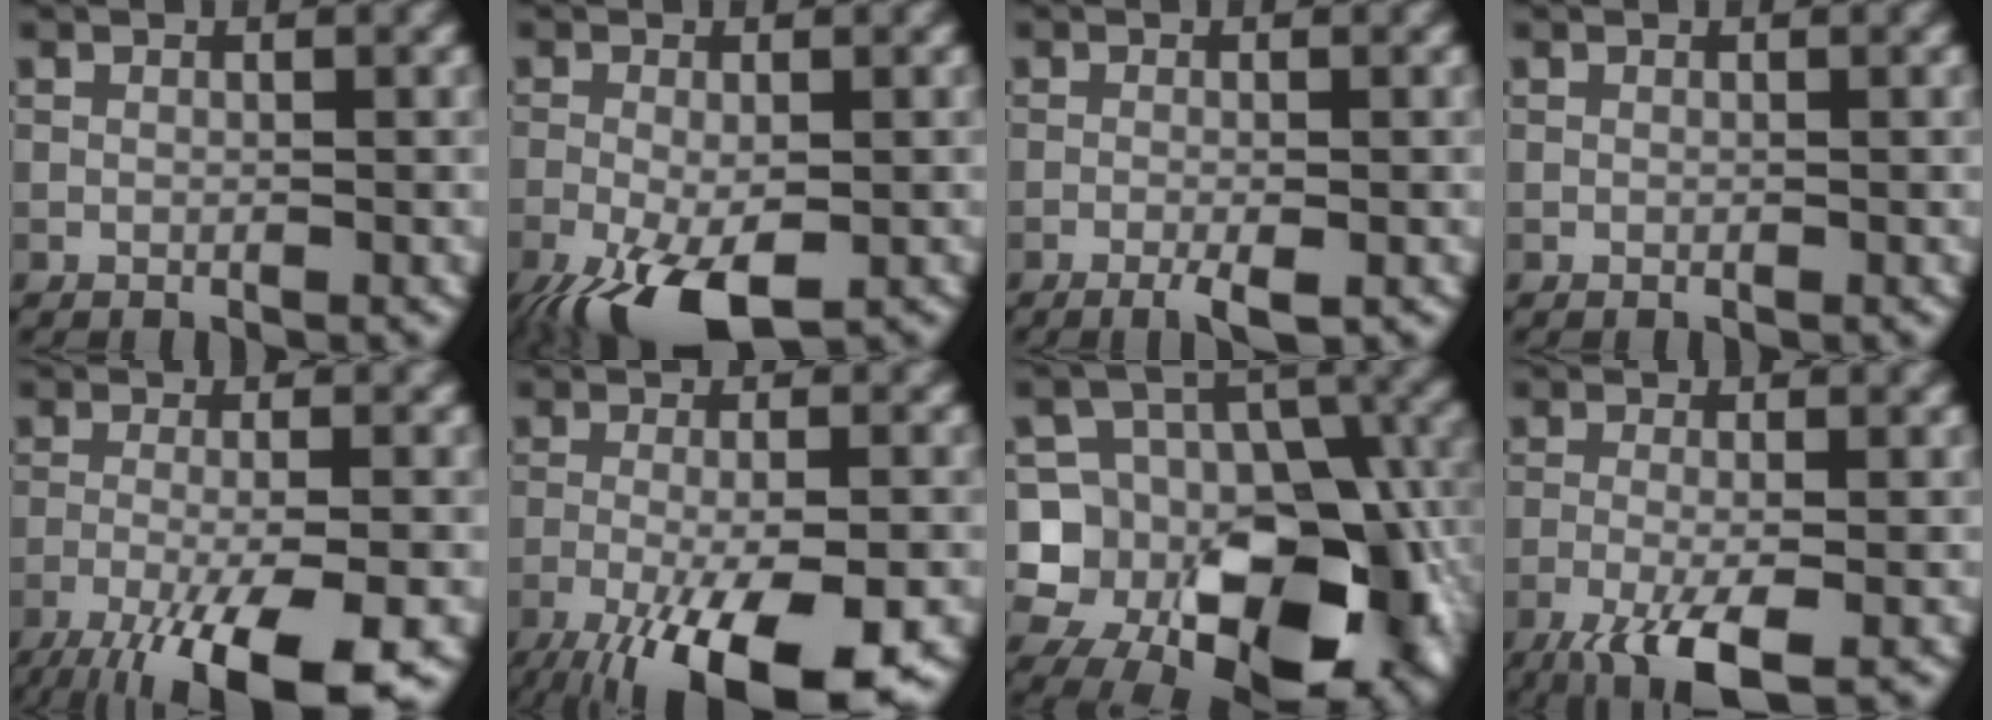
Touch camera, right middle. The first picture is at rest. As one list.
[{"total": 7.8, "force": [-4.1, 3.0, 5.9], "torque": [-0.121, -0.020, -0.068]}, {"total": 2.1, "force": [-1.1, 0.3, 1.7], "torque": [-0.030, -0.002, -0.021]}, {"total": 0.0}, {"total": 11.5, "force": [-7.2, 2.9, 8.4], "torque": [-0.138, -0.033, -0.109]}, {"total": 13.1, "force": [-7.5, 3.9, 10.0], "torque": [-0.154, -0.031, -0.115]}, {"total": 15.0, "force": [-4.2, 11.1, 9.2], "torque": [-0.135, -0.009, -0.068]}, {"total": 6.1, "force": [-3.4, 1.5, 4.9], "torque": [-0.090, -0.005, -0.068]}]